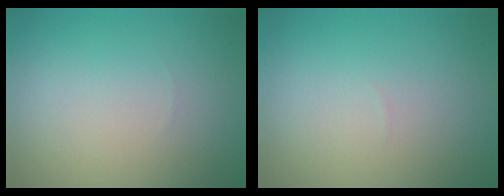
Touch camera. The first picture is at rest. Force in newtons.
{"total": 0.0}